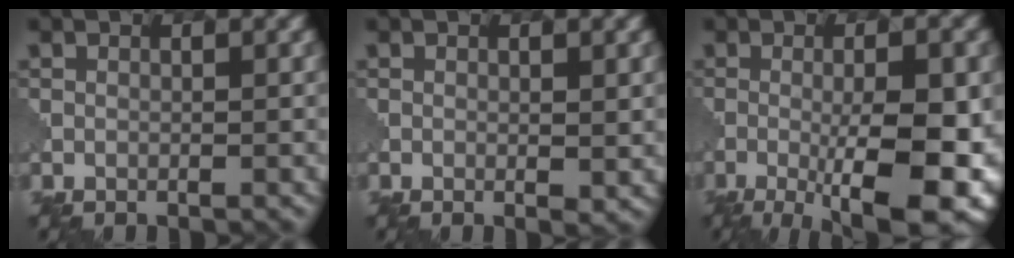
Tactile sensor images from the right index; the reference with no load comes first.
{"total": 1.3, "force": [0.1, 0.2, 1.2], "torque": [-0.016, -0.005, 0.000]}
{"total": 11.5, "force": [-2.9, 3.2, 10.7], "torque": [-0.147, -0.008, -0.038]}